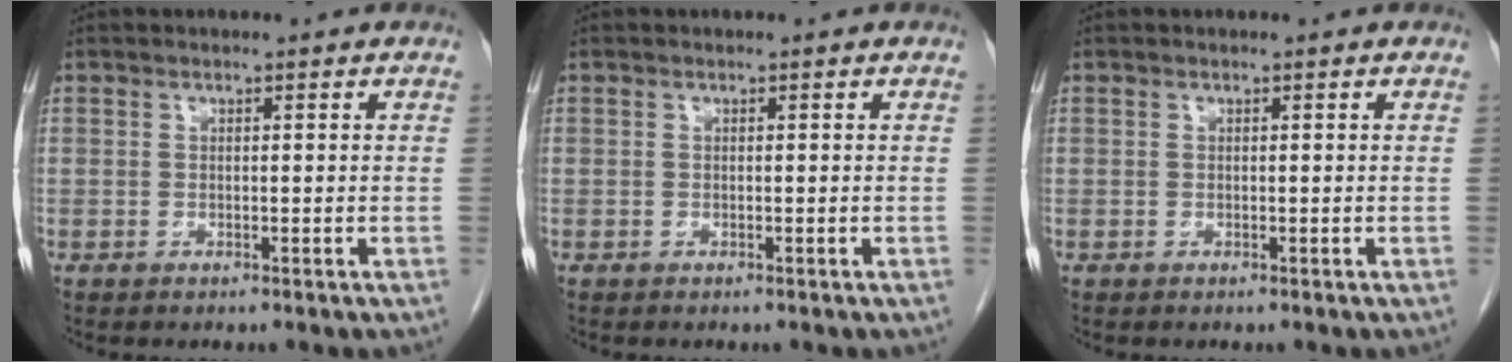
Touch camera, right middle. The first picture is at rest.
{"total": 0.0}
{"total": 0.0}